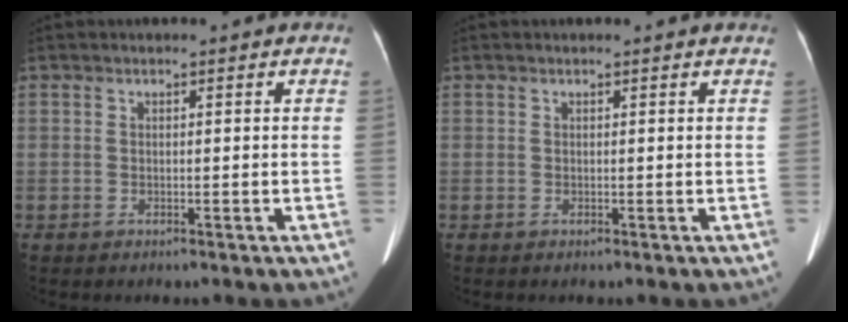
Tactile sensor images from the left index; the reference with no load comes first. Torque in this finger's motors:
{"motor_torque": [0.02, -0.01, -0.02, 0.02]}